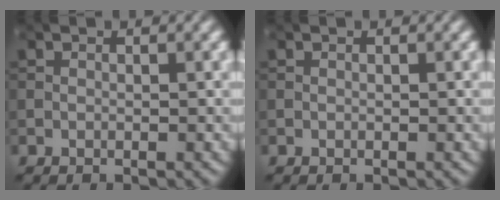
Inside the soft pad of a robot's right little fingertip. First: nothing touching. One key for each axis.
{"total": 0.0}